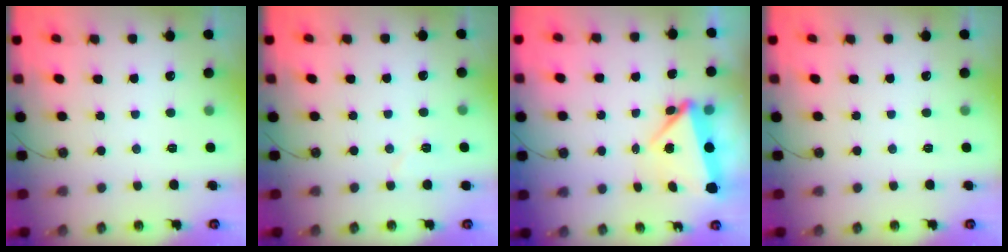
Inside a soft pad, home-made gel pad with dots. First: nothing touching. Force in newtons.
{"total": 4.3, "press": 3.8, "slide": 1.9}
{"total": 7.0, "press": 6.9, "slide": 0.6}
{"total": 0.0}